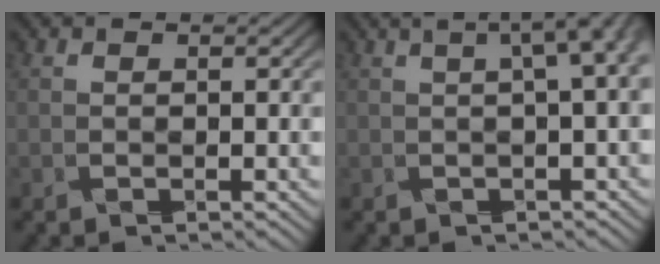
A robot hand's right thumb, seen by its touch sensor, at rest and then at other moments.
{"total": 6.1, "force": [1.2, 1.4, 5.8], "torque": [-0.101, 0.004, 0.024]}